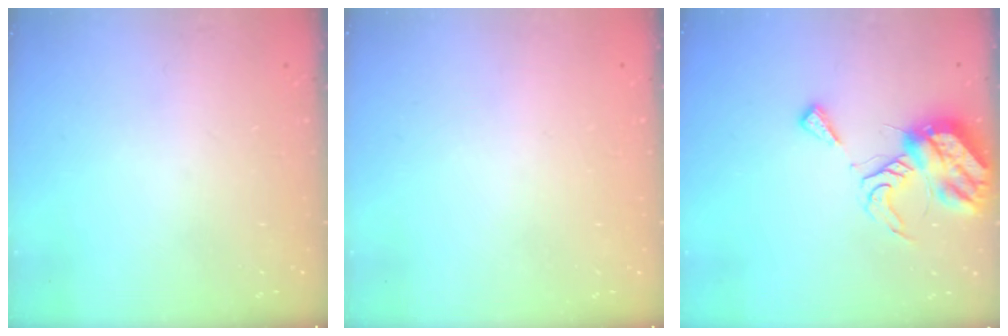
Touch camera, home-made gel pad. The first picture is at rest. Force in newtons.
{"total": 1.9, "press": 1.9, "slide": 0.1}
{"total": 10.9, "press": 10.9, "slide": 1.2}